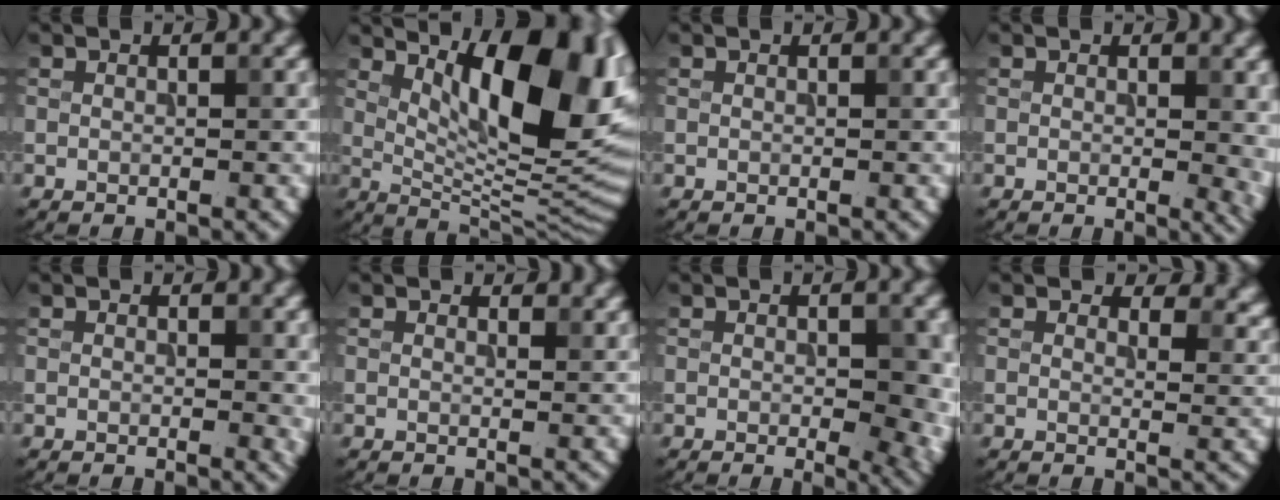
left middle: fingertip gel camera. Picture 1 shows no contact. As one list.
[{"total": 14.2, "force": [5.0, 4.9, 12.4], "torque": [-0.152, -0.005, 0.083]}, {"total": 0.0}, {"total": 2.6, "force": [0.1, 0.9, 2.5], "torque": [-0.022, -0.005, 0.000]}, {"total": 1.1, "force": [0.2, 0.4, 1.0], "torque": [-0.008, -0.003, 0.003]}, {"total": 1.4, "force": [1.2, 0.5, 0.5], "torque": [-0.006, -0.002, 0.016]}, {"total": 7.0, "force": [-0.8, 2.9, 6.3], "torque": [-0.073, -0.010, -0.006]}, {"total": 3.9, "force": [3.0, 1.8, 1.8], "torque": [-0.025, -0.003, 0.032]}]